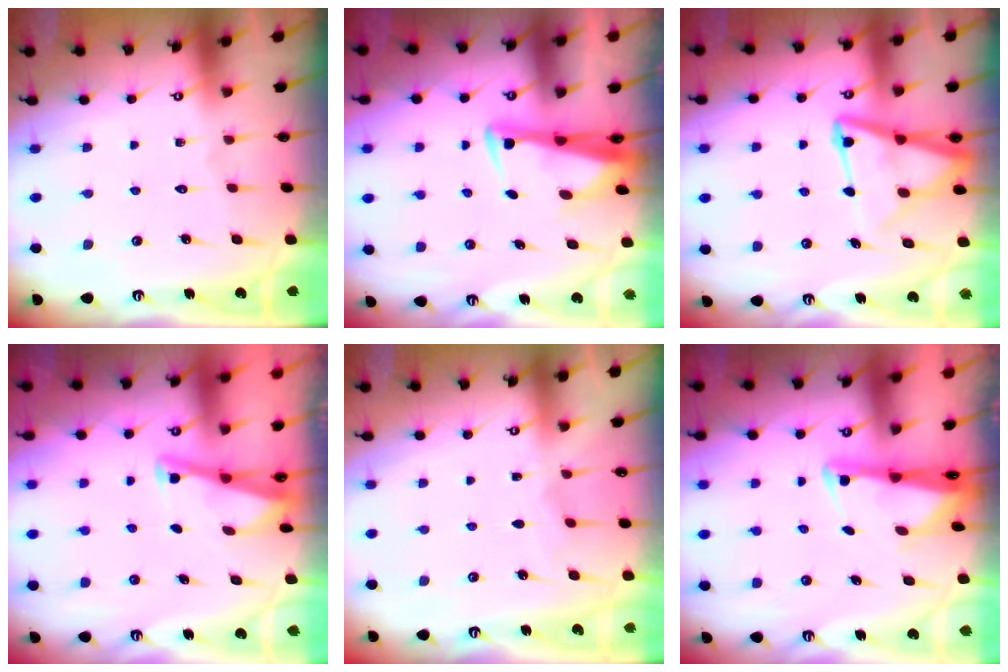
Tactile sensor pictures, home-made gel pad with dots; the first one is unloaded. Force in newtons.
{"total": 3.6, "press": 3.5, "slide": 1.1}
{"total": 10.8, "press": 10.8, "slide": 1.1}
{"total": 3.0, "press": 3.0, "slide": 0.3}
{"total": 2.8, "press": 2.7, "slide": 0.4}
{"total": 2.6, "press": 2.6, "slide": 0.5}